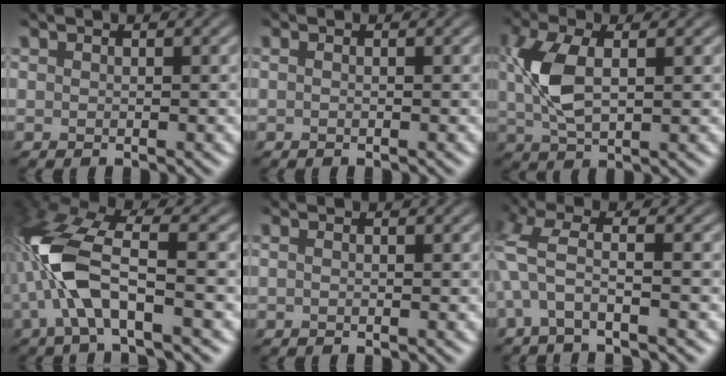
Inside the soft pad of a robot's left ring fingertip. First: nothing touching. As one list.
[{"total": 0.0}, {"total": 5.0, "force": [0.3, 2.3, 4.5], "torque": [-0.105, 0.004, 0.008]}, {"total": 7.6, "force": [-2.6, 2.5, 6.7], "torque": [-0.160, 0.013, -0.061]}, {"total": 0.0}, {"total": 4.0, "force": [-1.5, 0.7, 3.7], "torque": [-0.087, 0.006, -0.040]}]